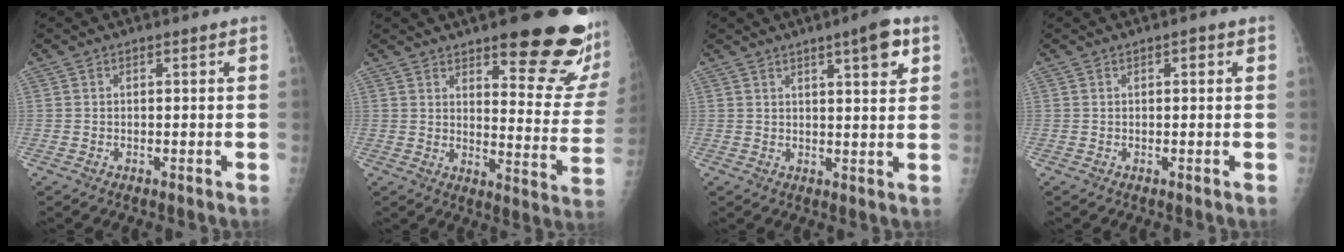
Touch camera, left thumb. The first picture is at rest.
{"total": 20.9, "force": [13.6, 5.6, 14.8], "torque": [-0.153, -0.089, 0.177]}
{"total": 6.5, "force": [3.5, 1.3, 5.4], "torque": [-0.068, -0.015, 0.048]}
{"total": 0.9, "force": [0.3, 0.4, 0.7], "torque": [-0.006, 0.003, 0.002]}